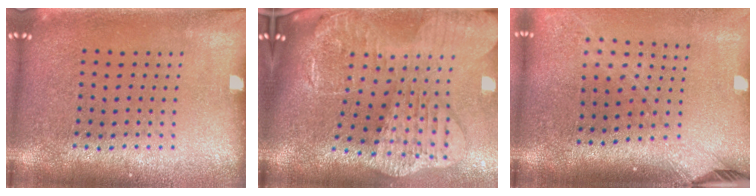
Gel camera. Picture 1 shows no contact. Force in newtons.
{"total": 4.0, "press": 3.1, "slide": 2.6}
{"total": 2.2, "press": 1.6, "slide": 1.5}